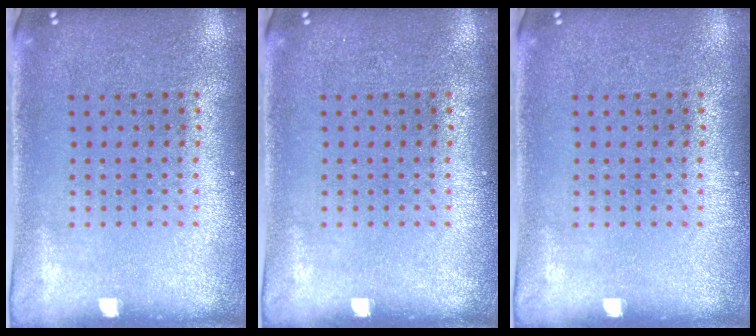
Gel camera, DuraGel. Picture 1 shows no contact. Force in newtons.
{"total": 0.0}
{"total": 0.0}